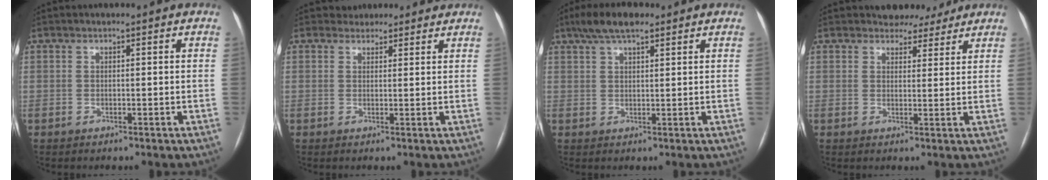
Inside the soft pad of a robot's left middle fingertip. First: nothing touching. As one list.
[{"total": 4.9, "force": [4.3, 2.3, -0.1], "torque": [0.012, 0.014, 0.045]}, {"total": 6.2, "force": [4.4, 1.7, 4.0], "torque": [-0.082, 0.023, 0.078]}, {"total": 4.2, "force": [3.7, 1.9, 0.3], "torque": [0.000, 0.003, 0.044]}]